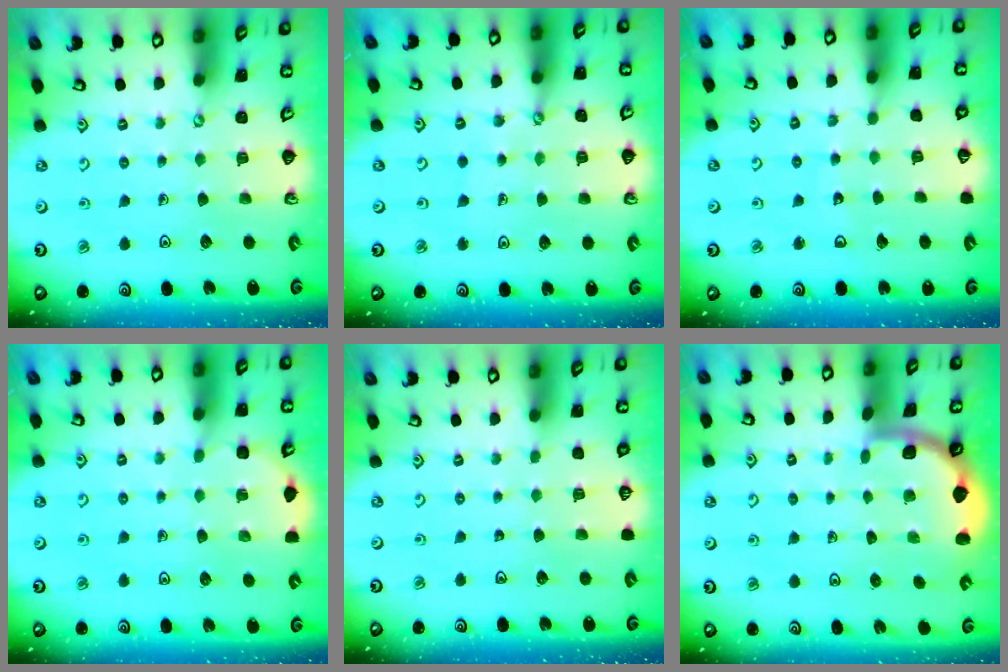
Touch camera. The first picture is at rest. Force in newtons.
{"total": 0.6, "press": 0.6, "slide": 0.1}
{"total": 4.8, "press": 4.7, "slide": 0.6}
{"total": 4.9, "press": 4.6, "slide": 1.6}
{"total": 0.0}
{"total": 1.5, "press": 1.5, "slide": 0.0}